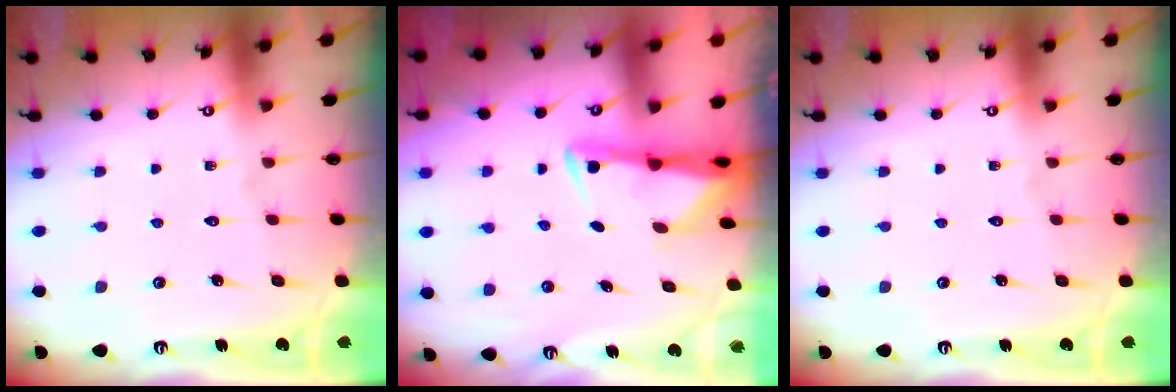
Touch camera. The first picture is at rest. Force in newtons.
{"total": 2.8, "press": 2.8, "slide": 0.4}
{"total": 0.0}